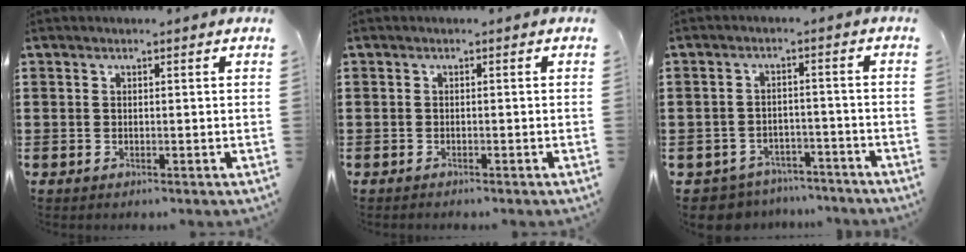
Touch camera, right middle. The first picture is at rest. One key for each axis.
{"total": 0.5, "fx": -0.5, "fy": 0.0, "fz": 0.0, "tx": 0.000, "ty": -0.001, "tz": -0.011}
{"total": 4.2, "fx": -4.1, "fy": 1.0, "fz": -0.2, "tx": -0.011, "ty": 0.004, "tz": -0.090}